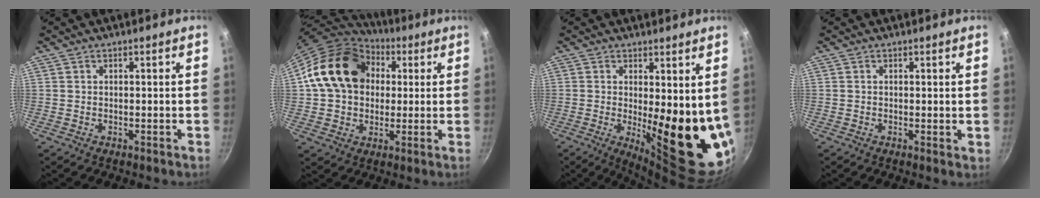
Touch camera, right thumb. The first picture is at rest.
{"total": 19.6, "force": [3.8, 15.8, 11.0], "torque": [-0.168, 0.036, 0.058]}
{"total": 16.3, "force": [0.5, 5.4, 15.3], "torque": [-0.172, -0.042, 0.021]}
{"total": 0.9, "force": [0.3, 0.3, 0.8], "torque": [-0.011, -0.002, 0.001]}